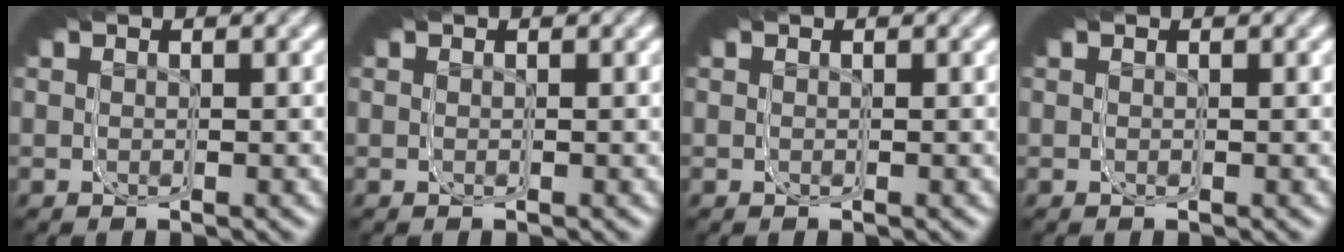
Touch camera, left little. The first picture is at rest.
{"total": 0.0}
{"total": 0.0}
{"total": 0.0}